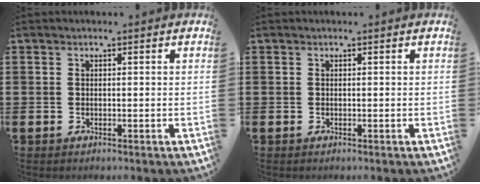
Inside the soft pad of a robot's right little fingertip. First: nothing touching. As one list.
[{"total": 0.0}]